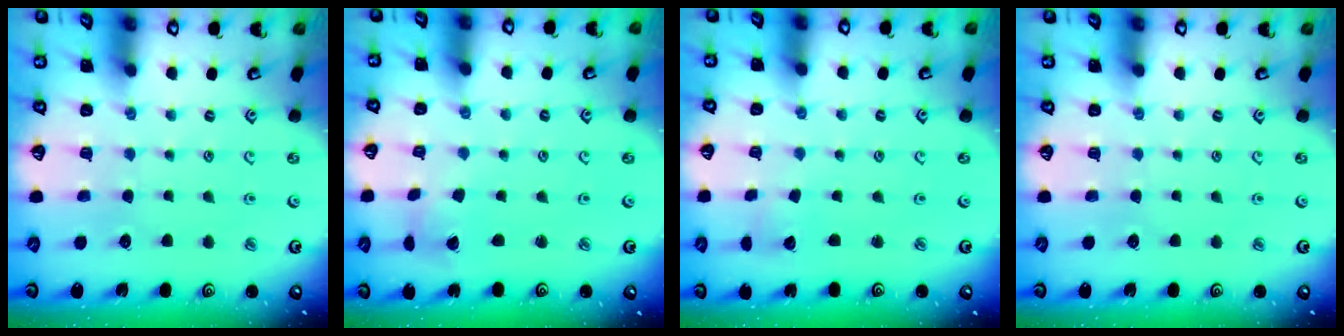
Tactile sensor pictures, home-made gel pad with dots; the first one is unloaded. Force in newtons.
{"total": 2.9, "press": 2.9, "slide": 0.2}
{"total": 1.8, "press": 1.8, "slide": 0.1}
{"total": 0.0}